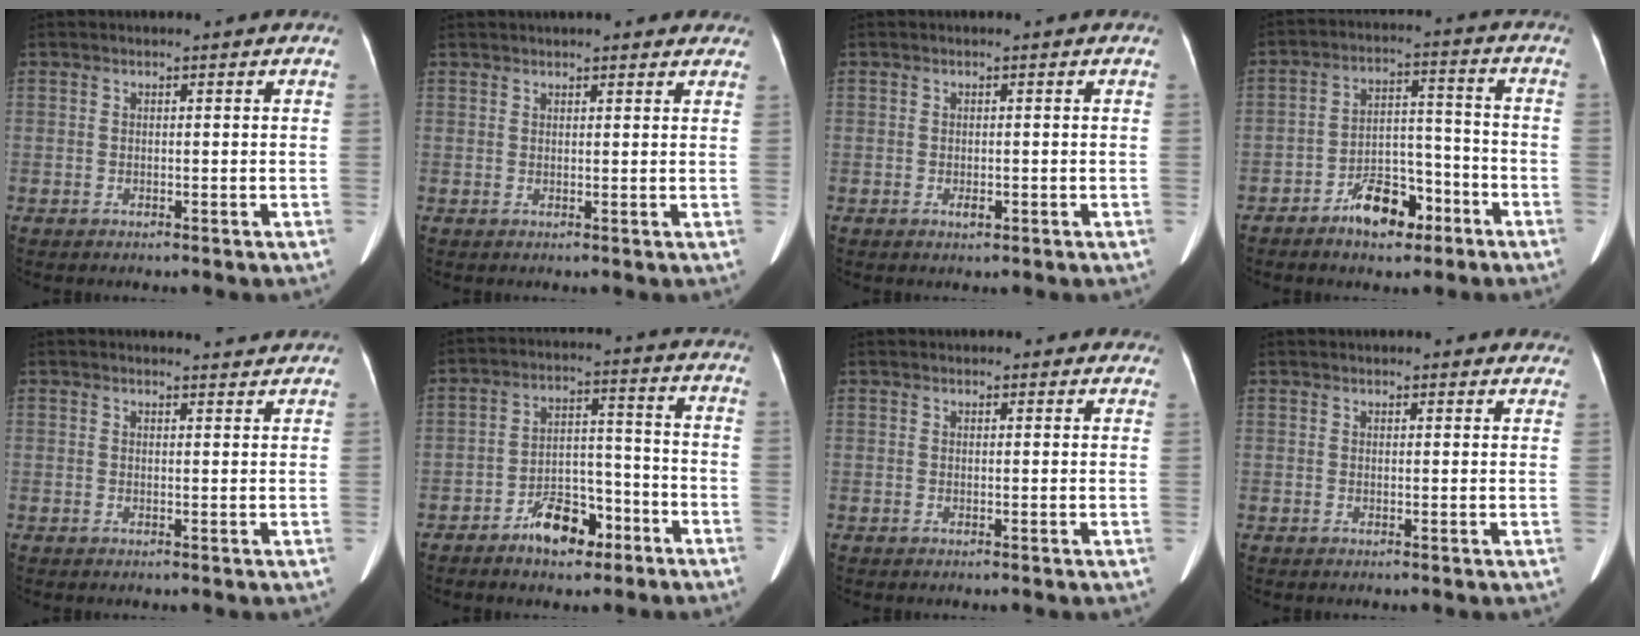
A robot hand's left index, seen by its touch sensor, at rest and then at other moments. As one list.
[{"total": 6.9, "force": [5.9, 1.9, 3.0], "torque": [-0.030, 0.027, 0.073]}, {"total": 1.0, "force": [-0.4, 0.5, 0.7], "torque": [-0.016, -0.002, -0.003]}, {"total": 8.5, "force": [-5.5, 4.0, 5.1], "torque": [-0.091, 0.021, -0.086]}, {"total": 3.4, "force": [3.4, 0.4, 0.4], "torque": [-0.010, 0.002, 0.035]}, {"total": 8.0, "force": [-5.2, 3.8, 4.8], "torque": [-0.085, 0.019, -0.081]}, {"total": 4.4, "force": [3.9, 1.6, 1.1], "torque": [0.002, 0.021, 0.040]}, {"total": 8.7, "force": [8.0, 2.2, 2.6], "torque": [-0.008, 0.018, 0.079]}]